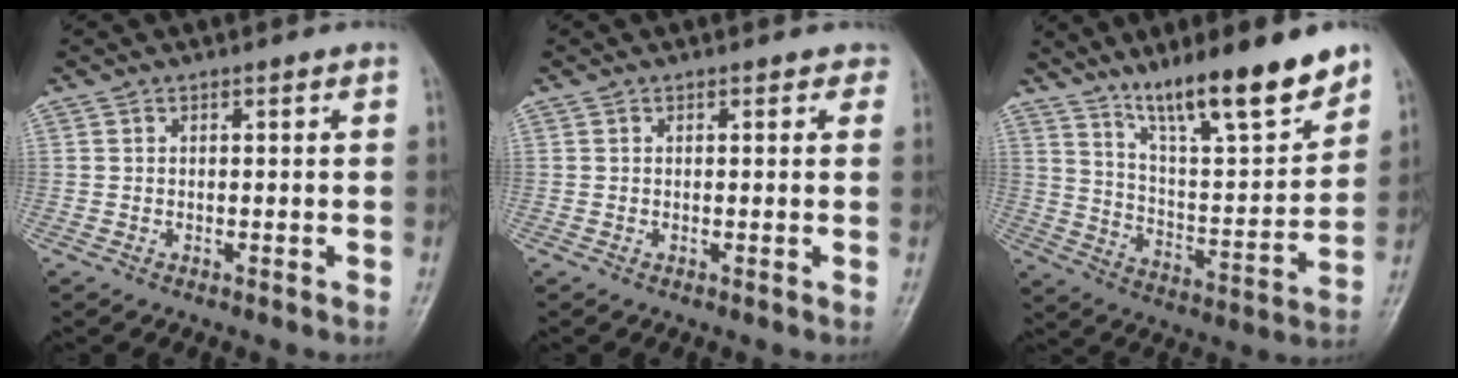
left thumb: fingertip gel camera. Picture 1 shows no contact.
{"total": 1.4, "force": [0.9, 0.9, 0.5], "torque": [0.013, -0.002, 0.002]}
{"total": 18.4, "force": [13.3, 3.5, 12.3], "torque": [-0.167, -0.080, 0.226]}